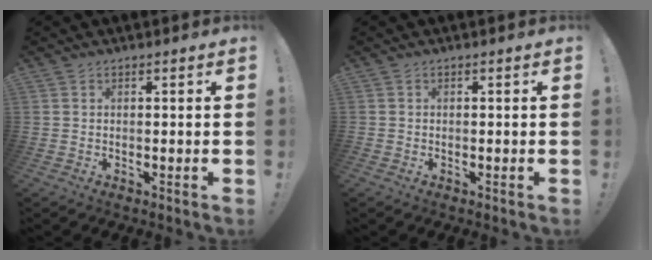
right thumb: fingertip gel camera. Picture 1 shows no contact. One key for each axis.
{"total": 0.5, "fx": -0.4, "fy": 0.3, "fz": 0.0, "tx": -0.003, "ty": 0.003, "tz": -0.006}